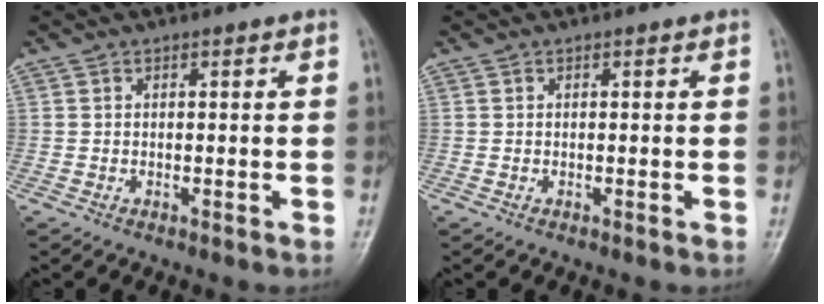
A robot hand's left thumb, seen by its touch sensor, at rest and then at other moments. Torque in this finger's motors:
{"motor_torque": [0.01, 0.01, -0.01, -0.01, 0.00]}